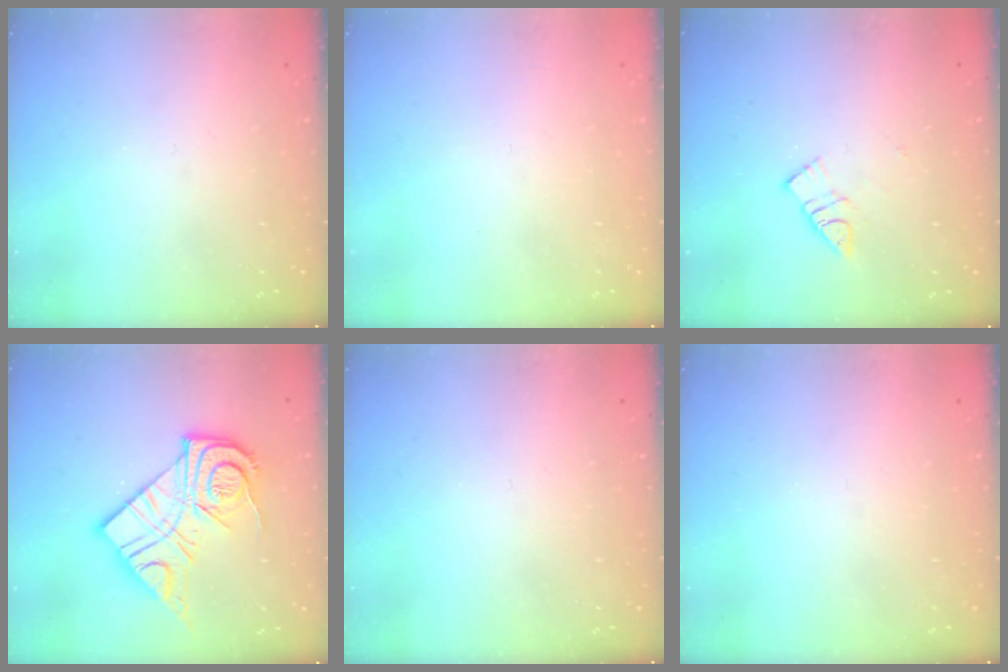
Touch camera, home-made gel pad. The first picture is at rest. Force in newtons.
{"total": 1.6, "press": 1.5, "slide": 0.1}
{"total": 8.1, "press": 8.0, "slide": 0.5}
{"total": 16.7, "press": 16.6, "slide": 1.5}
{"total": 0.0}
{"total": 0.0}